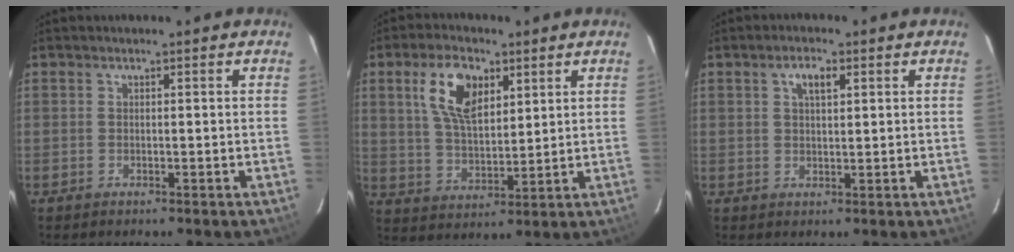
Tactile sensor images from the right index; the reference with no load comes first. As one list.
[{"total": 10.6, "force": [4.6, 5.4, 7.9], "torque": [-0.151, 0.015, 0.092]}, {"total": 3.3, "force": [1.4, 1.5, 2.6], "torque": [-0.046, 0.009, 0.026]}]